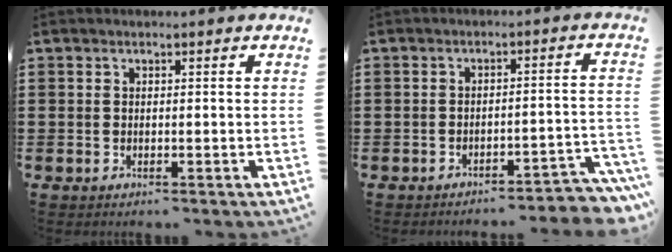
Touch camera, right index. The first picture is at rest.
{"total": 3.6, "force": [-3.4, 0.0, 1.2], "torque": [-0.023, -0.006, -0.071]}